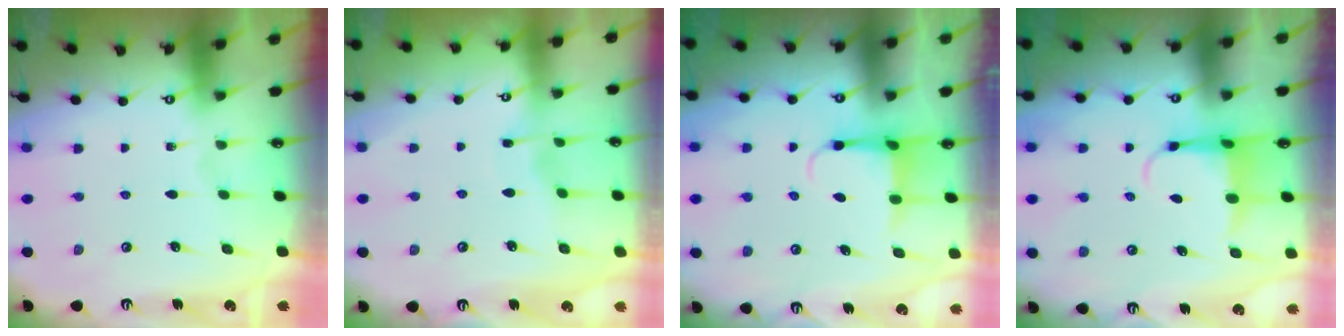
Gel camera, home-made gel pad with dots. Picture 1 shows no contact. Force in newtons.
{"total": 4.1, "press": 4.1, "slide": 0.3}
{"total": 3.9, "press": 3.9, "slide": 0.6}
{"total": 4.7, "press": 4.5, "slide": 1.2}